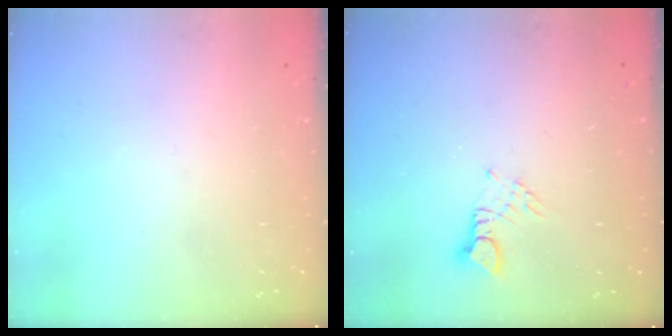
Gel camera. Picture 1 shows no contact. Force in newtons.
{"total": 2.9, "press": 2.9, "slide": 0.2}